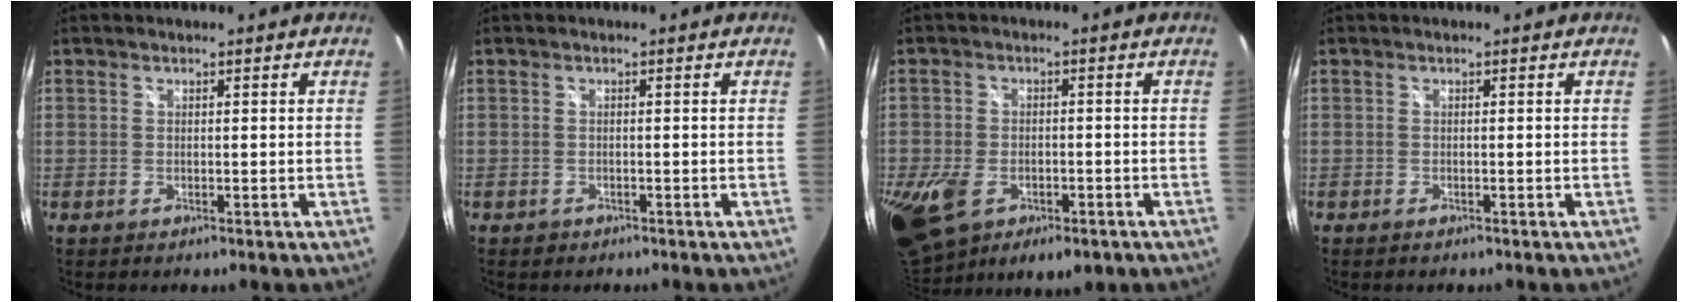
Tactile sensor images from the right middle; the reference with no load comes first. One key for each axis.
{"total": 1.1, "fx": -0.7, "fy": 0.8, "fz": 0.1, "tx": -0.006, "ty": -0.002, "tz": -0.009}
{"total": 17.6, "fx": -6.6, "fy": 11.5, "fz": 11.6, "tx": -0.284, "ty": -0.042, "tz": -0.094}
{"total": 0.5, "fx": -0.5, "fy": 0.2, "fz": 0.1, "tx": -0.004, "ty": -0.003, "tz": -0.010}